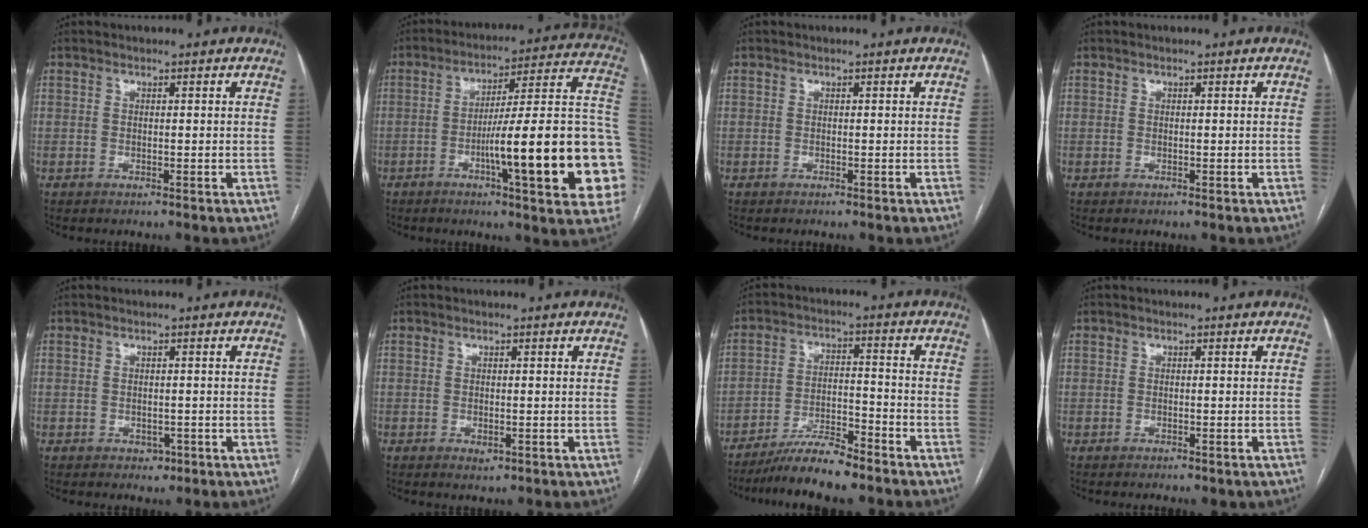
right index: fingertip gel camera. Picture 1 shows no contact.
{"total": 24.2, "force": [-5.7, 1.8, 23.4], "torque": [-0.232, 0.016, -0.080]}
{"total": 0.0}
{"total": 0.0}
{"total": 1.5, "force": [-0.7, 1.2, 0.6], "torque": [-0.005, 0.004, -0.005]}
{"total": 1.2, "force": [-0.5, 0.6, 0.8], "torque": [-0.012, -0.001, -0.003]}
{"total": 8.3, "force": [-7.1, 0.8, 4.1], "torque": [-0.072, -0.009, -0.127]}
{"total": 1.9, "force": [-1.5, 0.9, 0.8], "torque": [-0.009, -0.001, -0.013]}